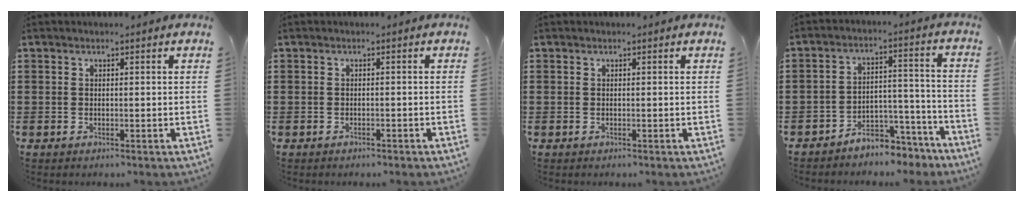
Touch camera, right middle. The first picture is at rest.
{"total": 0.6, "force": [-0.6, 0.1, 0.1], "torque": [-0.006, -0.002, -0.011]}
{"total": 0.0}
{"total": 5.2, "force": [-4.9, 1.5, 0.7], "torque": [-0.013, 0.017, -0.097]}